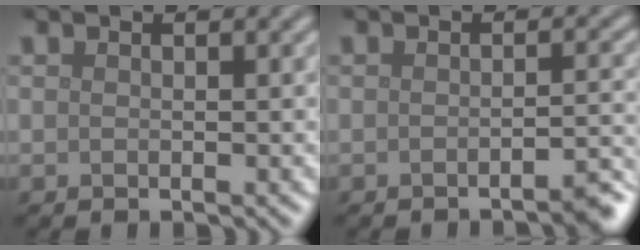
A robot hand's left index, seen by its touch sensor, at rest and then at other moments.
{"total": 2.4, "force": [-1.7, 0.4, 1.6], "torque": [-0.012, 0.005, -0.032]}